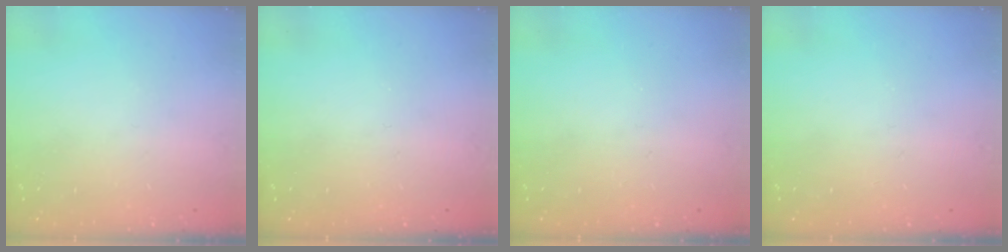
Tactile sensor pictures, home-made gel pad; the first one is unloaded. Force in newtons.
{"total": 0.0}
{"total": 0.0}
{"total": 0.0}